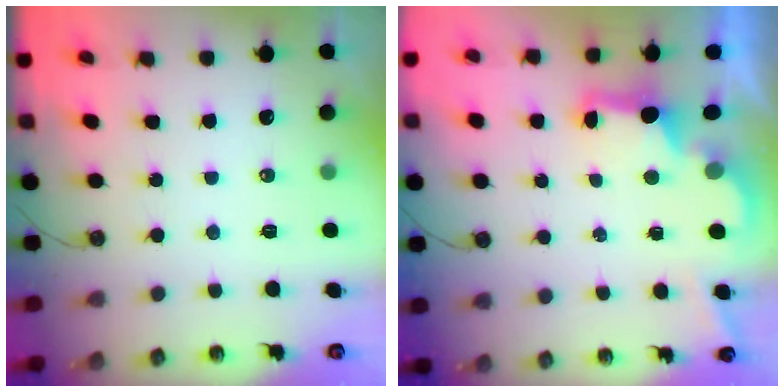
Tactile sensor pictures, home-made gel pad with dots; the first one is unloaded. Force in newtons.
{"total": 2.8, "press": 2.6, "slide": 0.9}